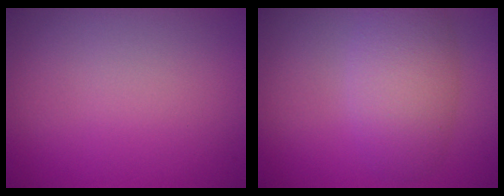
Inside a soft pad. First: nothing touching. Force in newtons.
{"total": 4.4, "press": 4.4, "slide": 0.1}